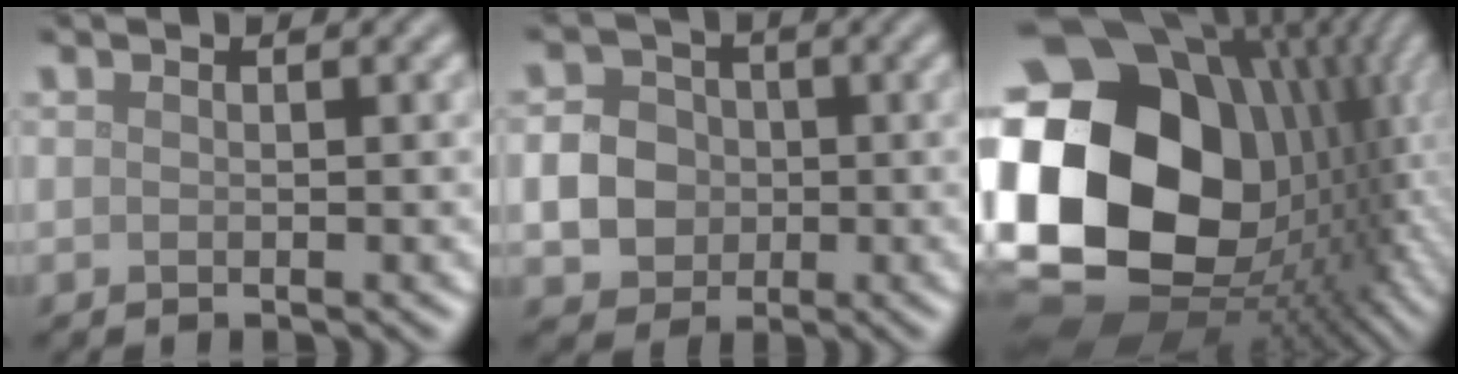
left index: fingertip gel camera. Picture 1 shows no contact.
{"total": 4.0, "force": [-0.5, 3.5, 1.7], "torque": [-0.028, 0.003, -0.011]}
{"total": 22.6, "force": [0.7, 17.2, 14.6], "torque": [-0.328, -0.031, 0.050]}